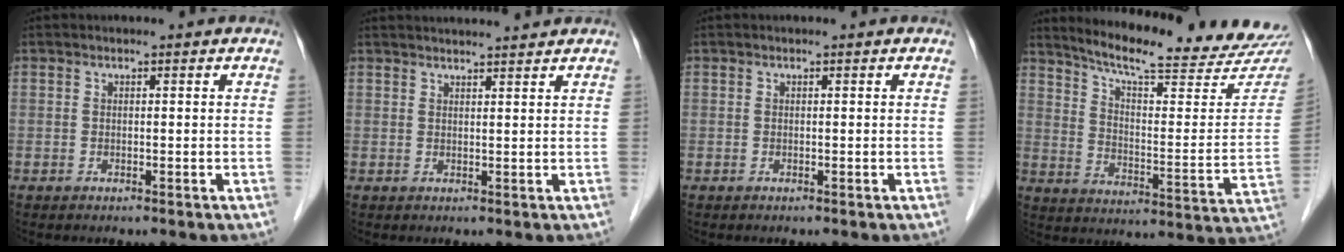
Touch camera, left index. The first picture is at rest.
{"total": 7.3, "force": [7.0, -0.2, 2.0], "torque": [-0.027, 0.024, 0.087]}
{"total": 0.0}
{"total": 22.8, "force": [20.9, 1.6, 8.9], "torque": [-0.130, -0.070, 0.273]}